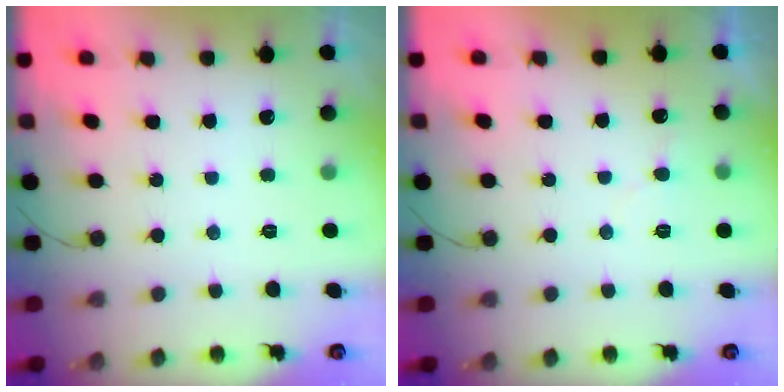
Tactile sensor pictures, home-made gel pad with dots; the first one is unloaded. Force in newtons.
{"total": 4.7, "press": 4.7, "slide": 0.4}